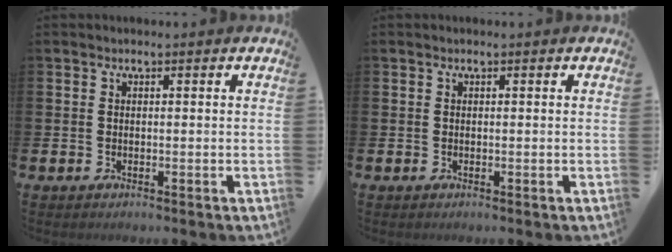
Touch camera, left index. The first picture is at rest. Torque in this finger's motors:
{"motor_torque": [0.12, 0.28, -0.04, -0.01]}